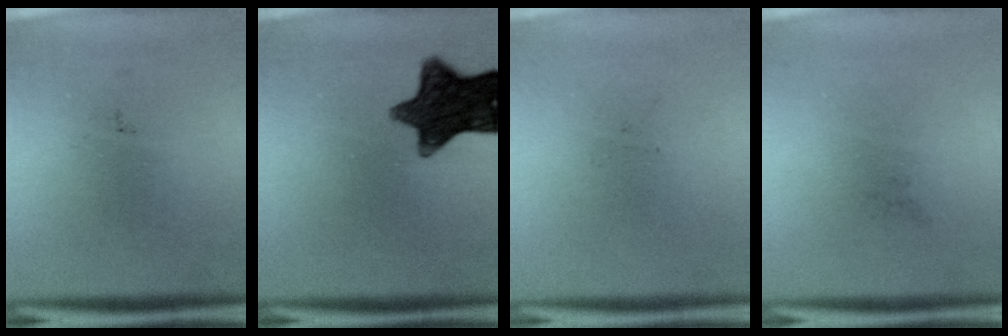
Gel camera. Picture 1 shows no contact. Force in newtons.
{"total": 11.9}
{"total": 0.0}
{"total": 0.0}